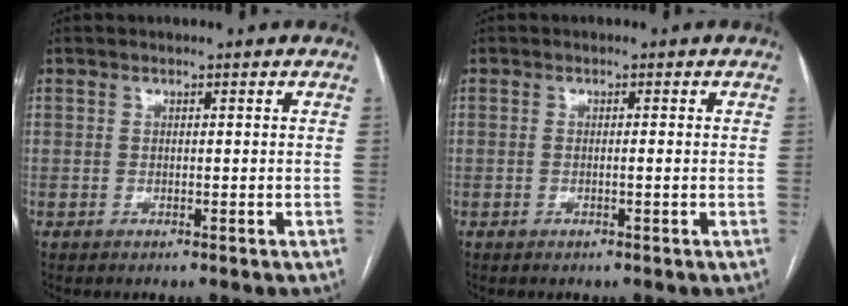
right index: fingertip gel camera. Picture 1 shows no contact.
{"total": 0.8, "force": [-0.2, -0.1, 0.8], "torque": [-0.015, 0.001, -0.002]}